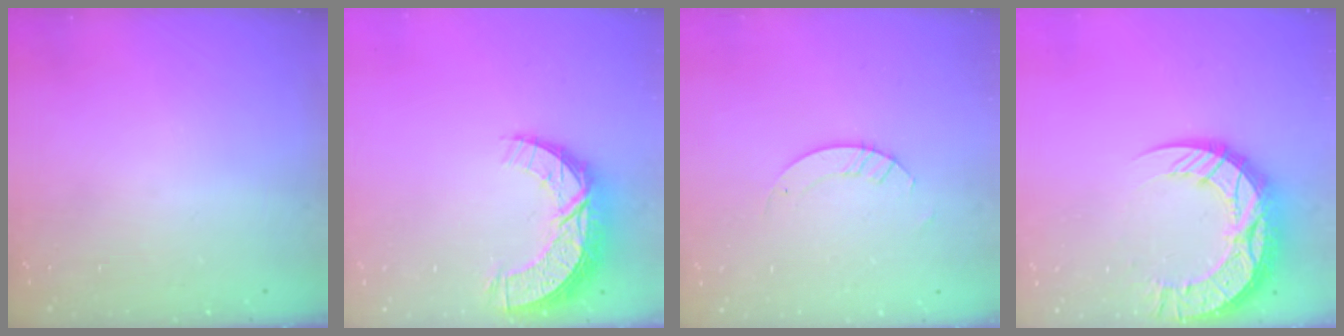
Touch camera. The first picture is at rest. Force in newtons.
{"total": 11.6, "press": 11.6, "slide": 0.7}
{"total": 2.9, "press": 2.9, "slide": 0.3}
{"total": 18.2, "press": 18.2, "slide": 1.4}